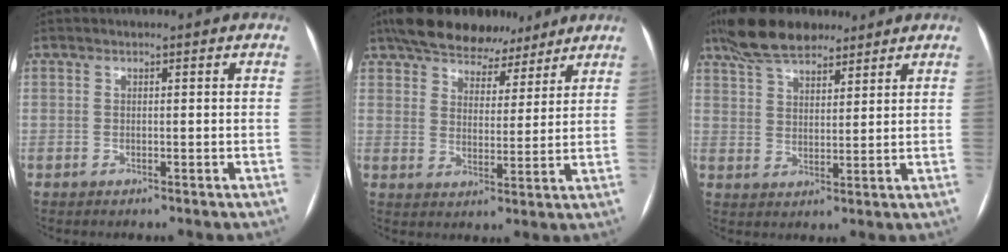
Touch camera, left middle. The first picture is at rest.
{"total": 14.0, "force": [11.2, 6.3, 5.5], "torque": [-0.090, 0.032, 0.169]}
{"total": 10.4, "force": [8.2, 3.8, 5.1], "torque": [-0.098, 0.024, 0.148]}